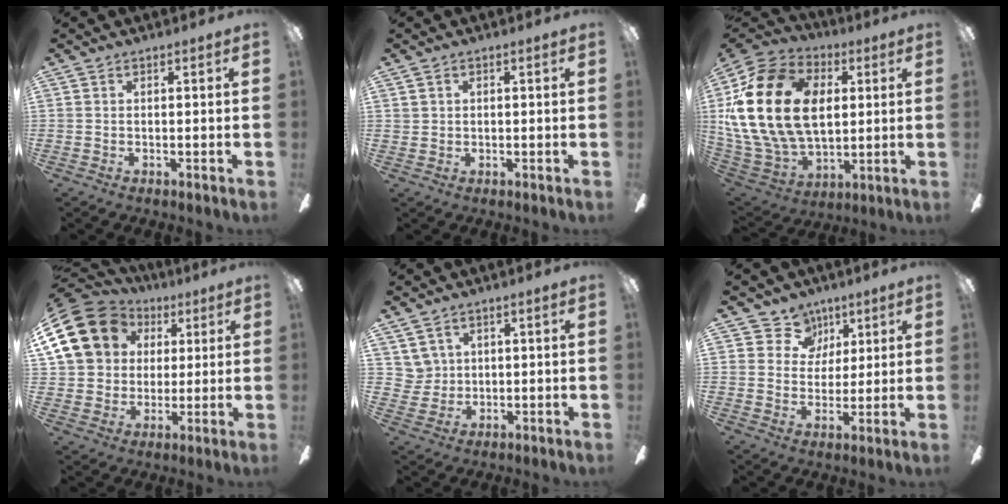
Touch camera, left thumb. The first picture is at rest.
{"total": 0.8, "force": [0.4, 0.7, 0.0], "torque": [-0.001, 0.003, 0.007]}
{"total": 25.8, "force": [3.9, 18.2, 17.8], "torque": [-0.394, 0.000, 0.074]}
{"total": 18.4, "force": [6.5, 15.5, 7.6], "torque": [-0.165, -0.020, 0.128]}
{"total": 4.2, "force": [2.3, 3.4, -0.1], "torque": [-0.008, -0.001, 0.044]}
{"total": 7.6, "force": [4.3, 6.2, 0.6], "torque": [-0.024, -0.021, 0.081]}